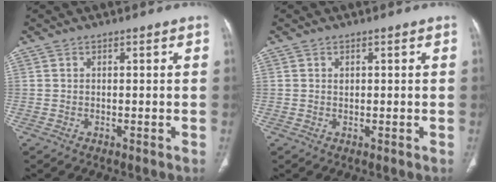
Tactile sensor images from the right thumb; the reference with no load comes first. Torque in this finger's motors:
{"motor_torque": [0.18, 0.10, 0.22, -0.24, 0.03]}